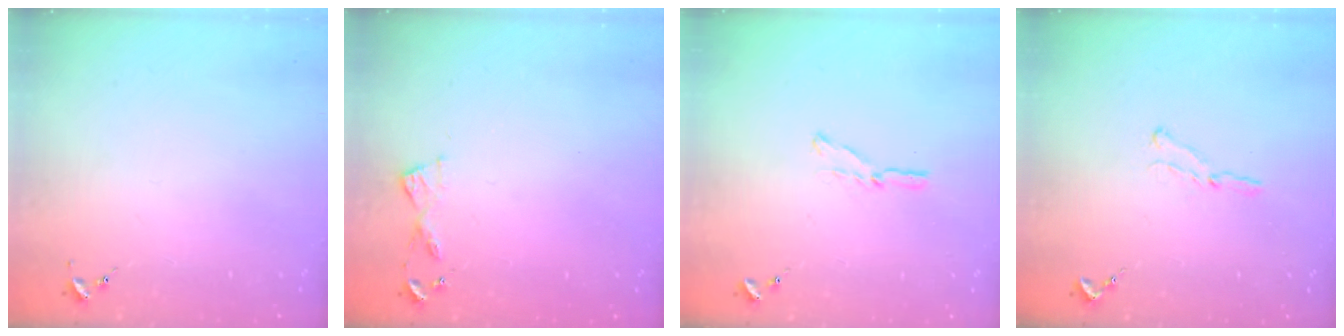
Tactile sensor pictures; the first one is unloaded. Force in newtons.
{"total": 6.8, "press": 6.8, "slide": 0.7}
{"total": 4.0, "press": 4.0, "slide": 0.5}
{"total": 4.7, "press": 4.7, "slide": 0.4}